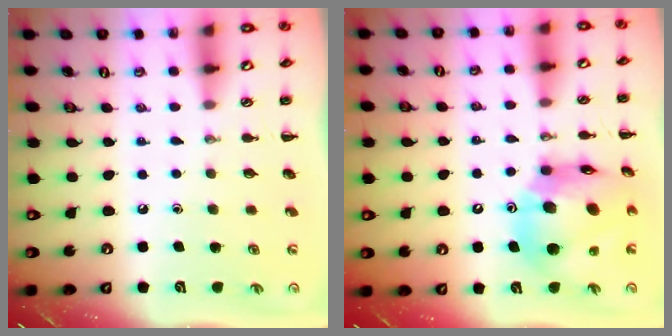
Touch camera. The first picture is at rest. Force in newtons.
{"total": 17.2, "press": 16.4, "slide": 5.1}